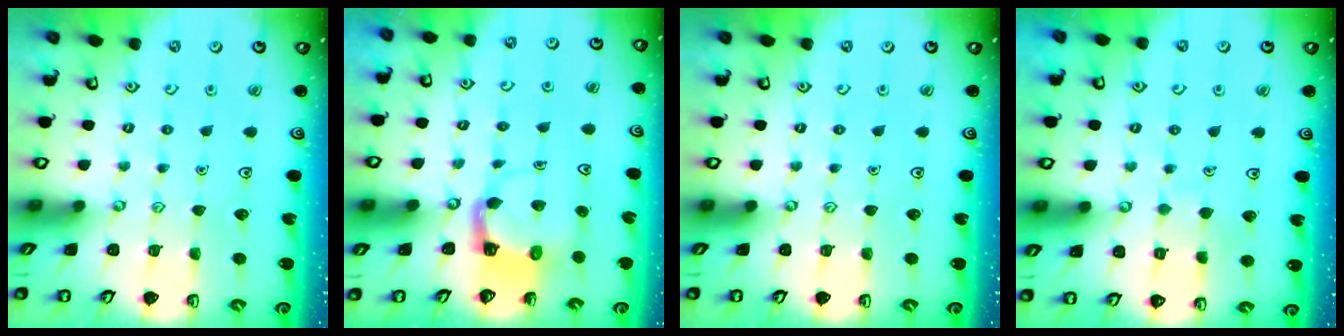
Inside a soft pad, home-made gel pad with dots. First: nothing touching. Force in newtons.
{"total": 4.4, "press": 4.4, "slide": 0.2}
{"total": 0.0}
{"total": 4.4, "press": 4.4, "slide": 0.4}